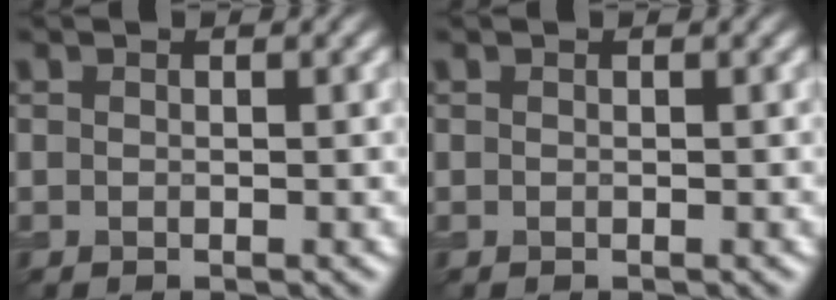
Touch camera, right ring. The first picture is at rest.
{"total": 0.0}